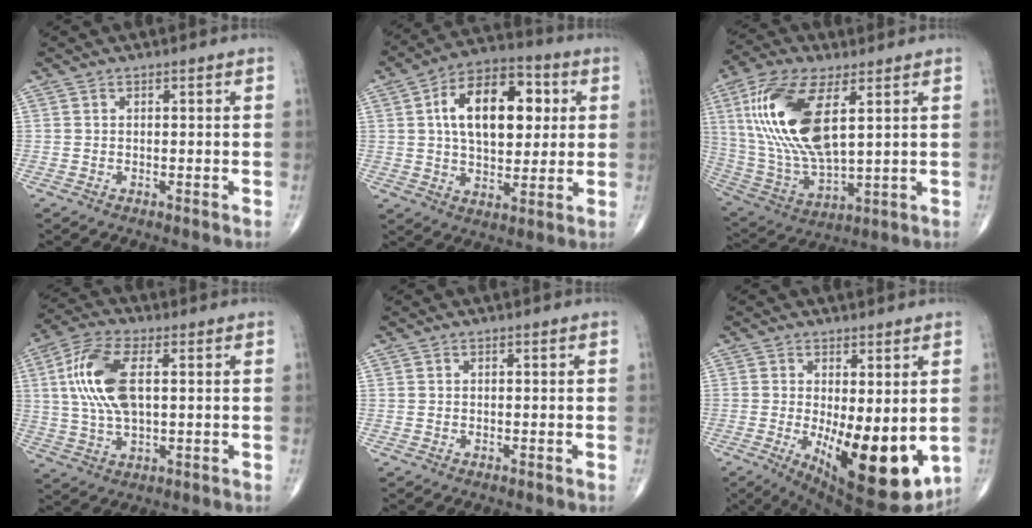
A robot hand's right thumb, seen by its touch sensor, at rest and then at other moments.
{"total": 17.9, "force": [3.8, 10.3, 14.2], "torque": [-0.193, 0.011, 0.057]}
{"total": 20.6, "force": [5.7, 8.8, 17.7], "torque": [-0.371, -0.022, 0.111]}
{"total": 12.8, "force": [2.2, 5.9, 11.1], "torque": [-0.238, 0.007, 0.043]}
{"total": 0.0}
{"total": 16.2, "force": [-2.5, 6.3, 14.7], "torque": [-0.210, -0.037, -0.015]}